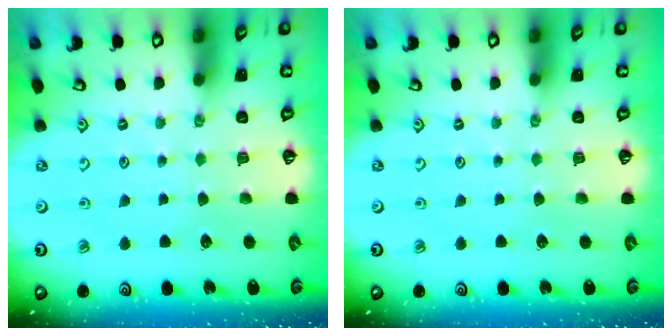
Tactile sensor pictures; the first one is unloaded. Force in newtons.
{"total": 0.0}